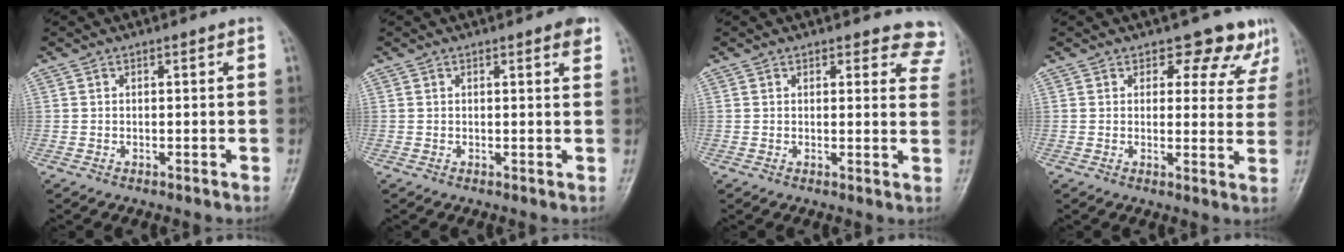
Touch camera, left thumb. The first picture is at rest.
{"total": 2.3, "force": [1.4, 0.6, 1.7], "torque": [-0.018, -0.004, 0.012]}
{"total": 7.3, "force": [6.7, 2.9, 0.9], "torque": [0.047, -0.029, 0.044]}
{"total": 7.9, "force": [6.5, 4.1, 2.0], "torque": [0.022, -0.035, 0.059]}